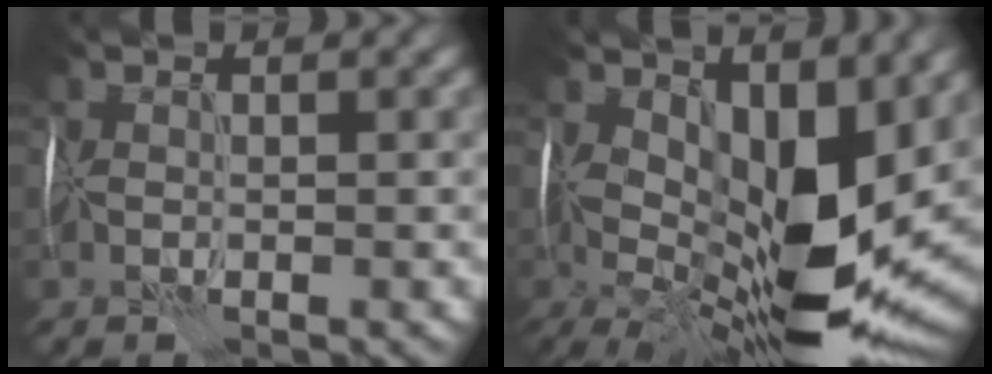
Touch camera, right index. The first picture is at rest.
{"total": 13.4, "force": [2.1, 6.2, 11.7], "torque": [-0.210, -0.020, 0.042]}